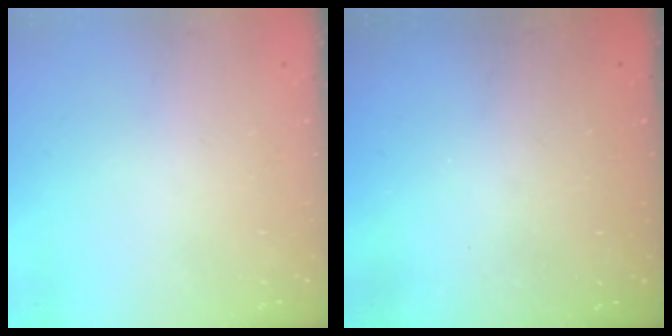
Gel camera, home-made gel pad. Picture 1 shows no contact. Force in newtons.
{"total": 3.3, "press": 3.3, "slide": 0.2}